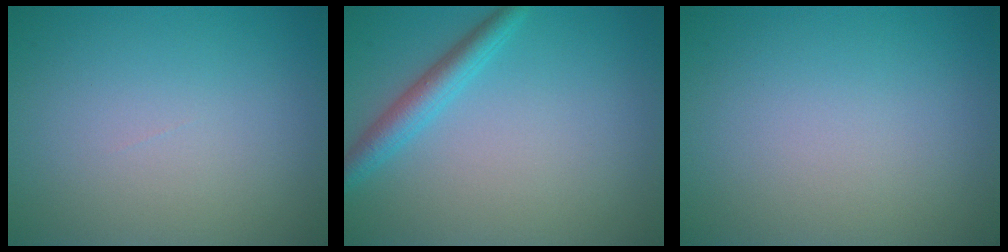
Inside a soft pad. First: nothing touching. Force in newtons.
{"total": 2.7, "press": 2.7, "slide": 0.0}
{"total": 0.0}